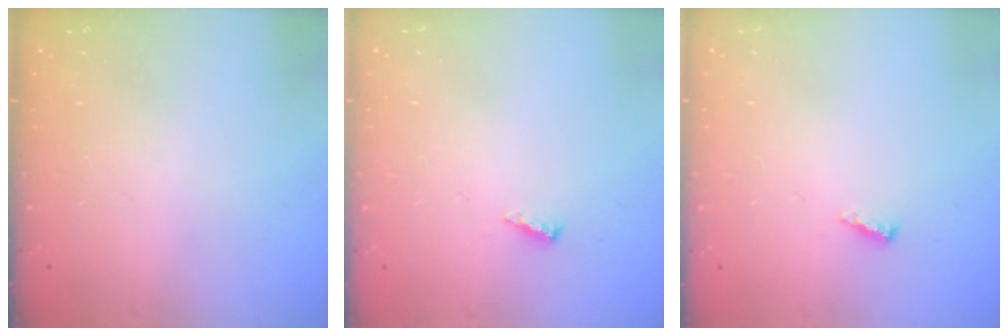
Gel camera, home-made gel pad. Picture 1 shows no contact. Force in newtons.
{"total": 2.5, "press": 2.5, "slide": 0.2}
{"total": 2.5, "press": 2.5, "slide": 0.2}